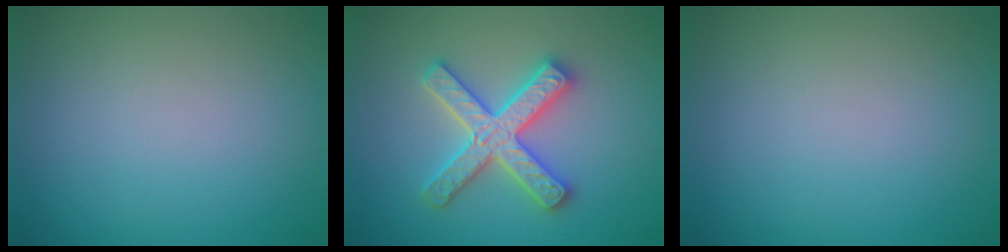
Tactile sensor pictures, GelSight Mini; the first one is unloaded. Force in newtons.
{"total": 5.0, "press": 4.9, "slide": 0.8}
{"total": 0.0}